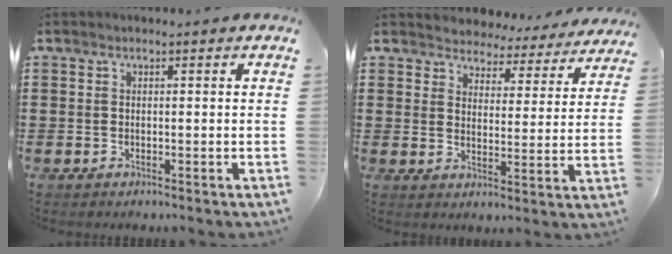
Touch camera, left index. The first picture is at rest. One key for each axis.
{"total": 4.4, "fx": 4.3, "fy": 0.6, "fz": -0.4, "tx": -0.019, "ty": -0.034, "tz": 0.074}